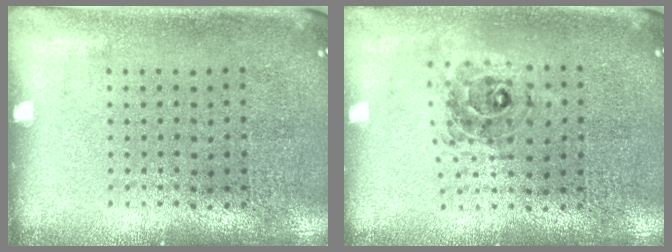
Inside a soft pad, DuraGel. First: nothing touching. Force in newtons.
{"total": 0.8, "press": 0.8, "slide": 0.2}